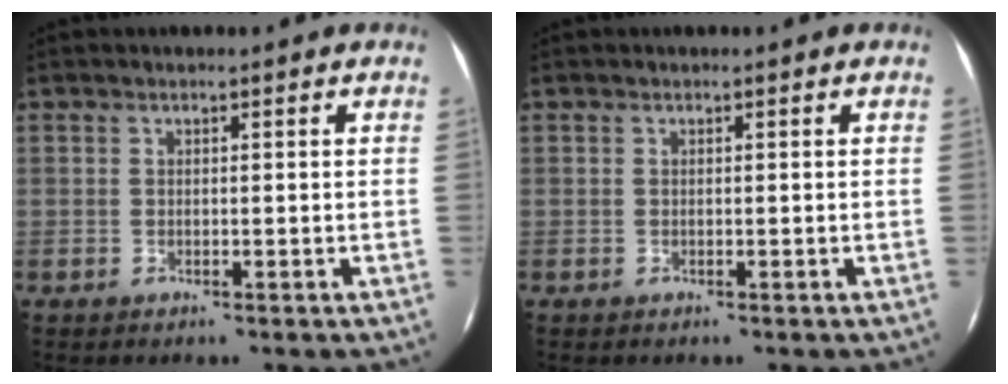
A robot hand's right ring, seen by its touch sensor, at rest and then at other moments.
{"total": 0.0}